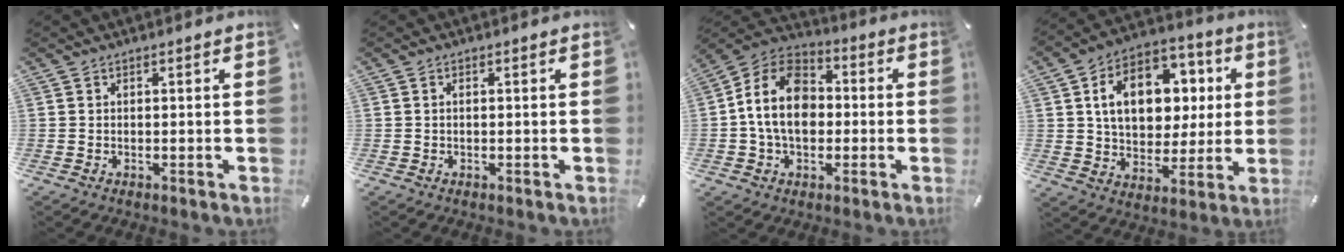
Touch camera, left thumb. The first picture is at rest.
{"total": 0.7, "force": [0.0, 0.3, 0.6], "torque": [-0.012, 0.002, -0.001]}
{"total": 14.1, "force": [-1.3, 10.6, 9.2], "torque": [-0.200, 0.026, -0.027]}
{"total": 15.3, "force": [3.7, 11.6, 9.2], "torque": [-0.147, -0.004, 0.071]}